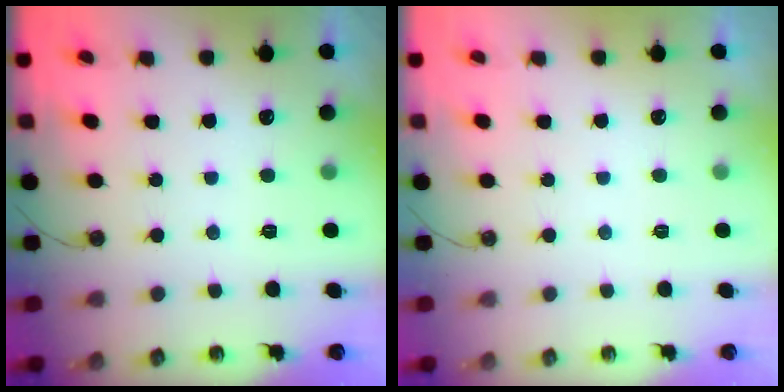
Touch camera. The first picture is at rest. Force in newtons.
{"total": 0.0}